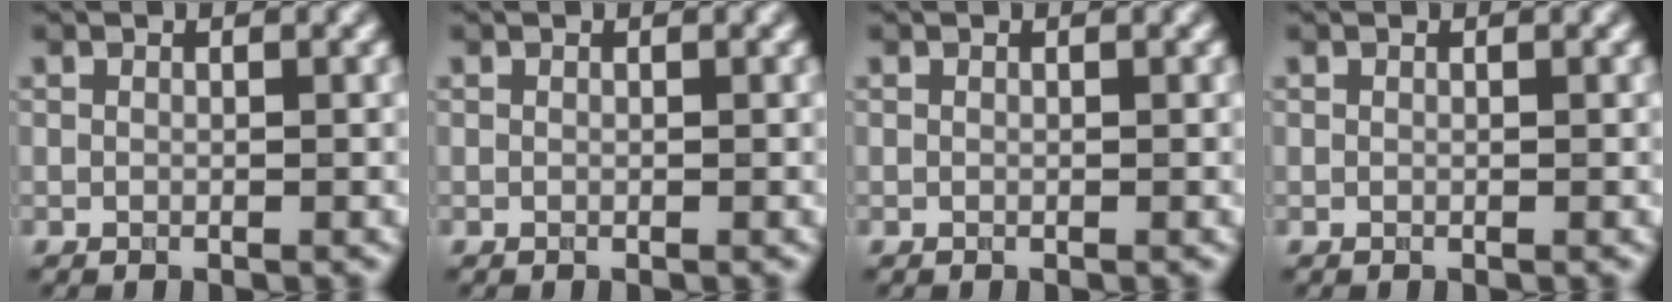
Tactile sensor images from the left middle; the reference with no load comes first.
{"total": 0.0}
{"total": 0.0}
{"total": 0.0}